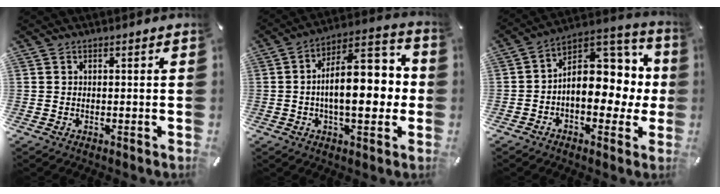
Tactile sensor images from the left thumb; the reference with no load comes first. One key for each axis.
{"total": 15.7, "fx": -0.7, "fy": 7.6, "fz": 13.7, "tx": -0.194, "ty": 0.001, "tz": -0.014}
{"total": 14.7, "fx": 0.9, "fy": 10.4, "fz": 10.4, "tx": -0.129, "ty": -0.009, "tz": 0.022}